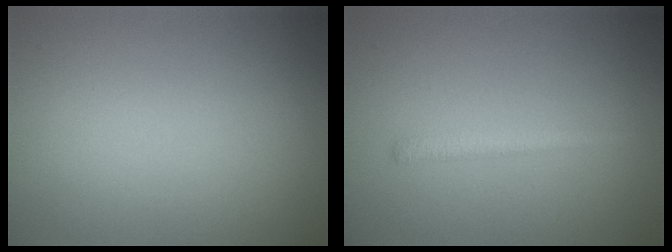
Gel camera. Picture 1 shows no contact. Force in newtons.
{"total": 1.5, "press": 1.5, "slide": 0.1}